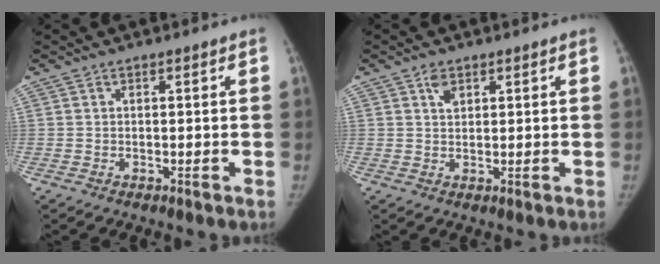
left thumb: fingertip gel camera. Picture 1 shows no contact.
{"total": 2.5, "force": [1.5, 1.5, 1.4], "torque": [-0.017, -0.006, 0.028]}